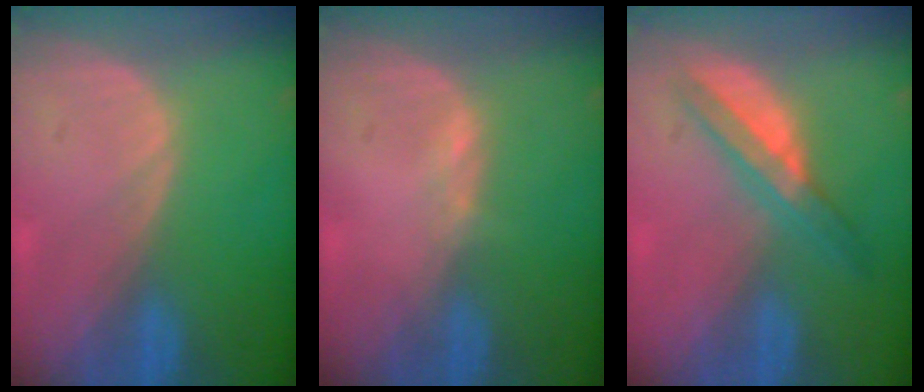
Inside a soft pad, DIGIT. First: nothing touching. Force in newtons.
{"total": 0.6, "press": 0.5, "slide": 0.4}
{"total": 5.7, "press": 5.3, "slide": 2.1}